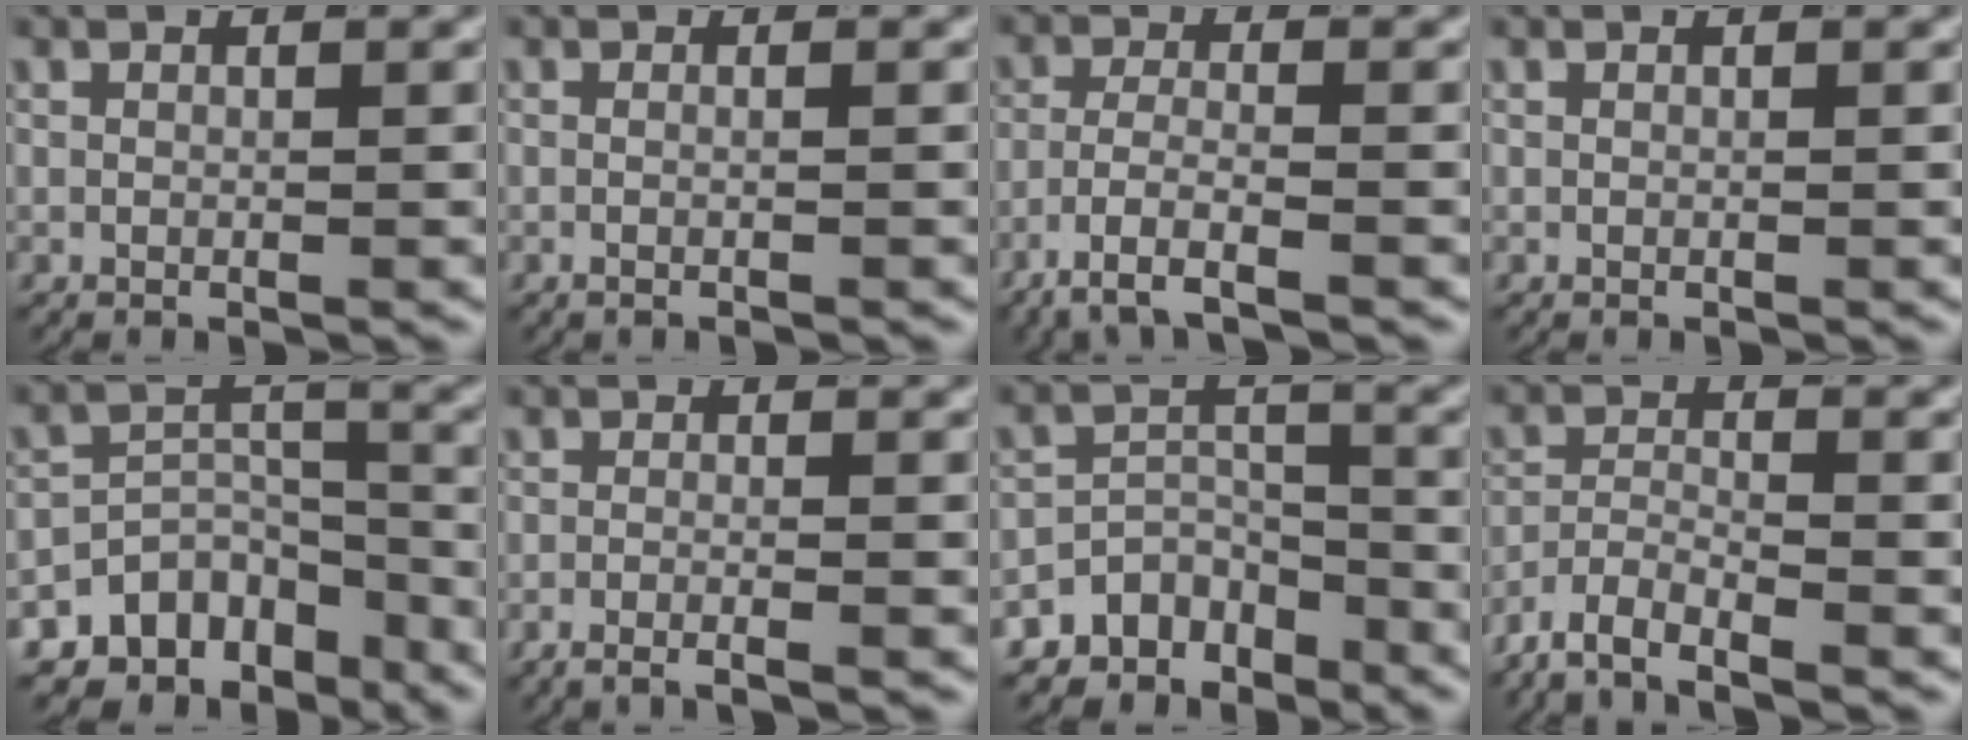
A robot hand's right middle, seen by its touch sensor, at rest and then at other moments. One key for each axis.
{"total": 1.1, "fx": -0.6, "fy": -0.4, "fz": 0.9, "tx": -0.013, "ty": -0.001, "tz": -0.009}
{"total": 4.3, "fx": -3.1, "fy": 1.1, "fz": 2.8, "tx": -0.058, "ty": -0.013, "tz": -0.050}
{"total": 0.0}
{"total": 12.8, "fx": -9.3, "fy": 7.7, "fz": 4.4, "tx": -0.052, "ty": -0.016, "tz": -0.154}
{"total": 2.6, "fx": -2.2, "fy": 0.2, "fz": 1.3, "tx": -0.026, "ty": 0.000, "tz": -0.042}
{"total": 9.7, "fx": -7.1, "fy": 5.9, "fz": 2.9, "tx": -0.031, "ty": -0.013, "tz": -0.125}
{"total": 5.1, "fx": -4.1, "fy": 2.0, "fz": 2.3, "tx": -0.041, "ty": -0.010, "tz": -0.074}